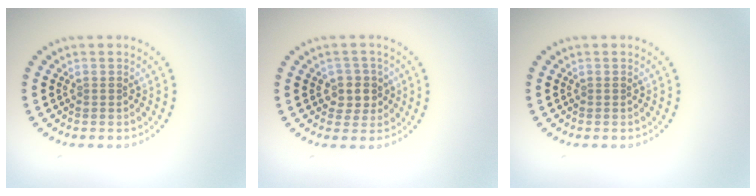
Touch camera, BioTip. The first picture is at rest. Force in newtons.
{"total": 2.6, "press": 2.3, "slide": 1.2}
{"total": 0.0}